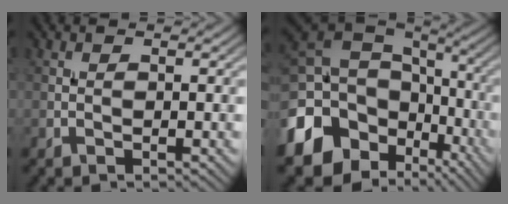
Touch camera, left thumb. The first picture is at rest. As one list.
[{"total": 18.0, "force": [-6.8, 13.7, 9.7], "torque": [-0.244, -0.040, -0.109]}]